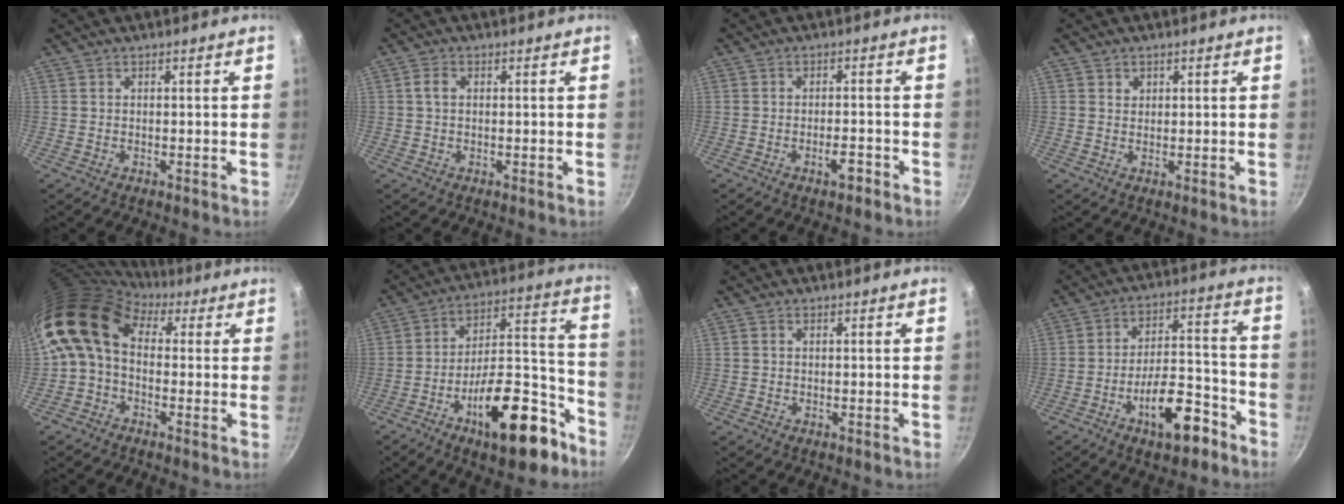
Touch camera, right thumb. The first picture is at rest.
{"total": 2.1, "force": [0.3, 1.4, 1.5], "torque": [-0.029, 0.006, 0.005]}
{"total": 3.3, "force": [-1.9, 1.2, 2.4], "torque": [-0.029, 0.016, -0.029]}
{"total": 1.5, "force": [0.6, 1.3, 0.4], "torque": [-0.001, 0.001, 0.009]}
{"total": 12.5, "force": [1.4, 9.2, 8.3], "torque": [-0.152, 0.027, -0.002]}
{"total": 21.4, "force": [-11.7, 8.8, 15.7], "torque": [-0.186, 0.093, -0.176]}
{"total": 0.6, "force": [0.2, 0.4, 0.4], "torque": [-0.007, 0.003, 0.003]}
{"total": 13.1, "force": [-7.2, 5.5, 9.4], "torque": [-0.120, 0.068, -0.106]}